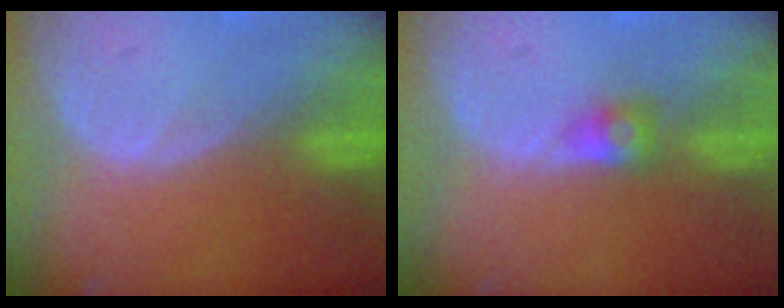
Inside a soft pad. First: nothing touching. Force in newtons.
{"total": 2.6, "press": 2.3, "slide": 1.0}